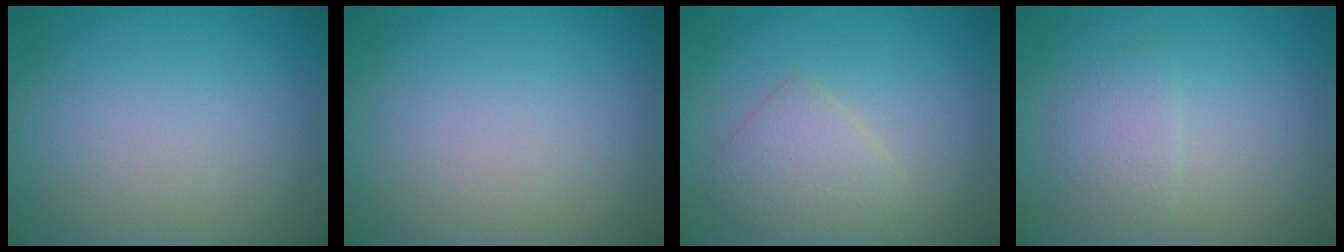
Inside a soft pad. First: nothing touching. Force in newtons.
{"total": 0.0}
{"total": 2.9, "press": 2.9, "slide": 0.2}
{"total": 1.8, "press": 1.8, "slide": 0.1}